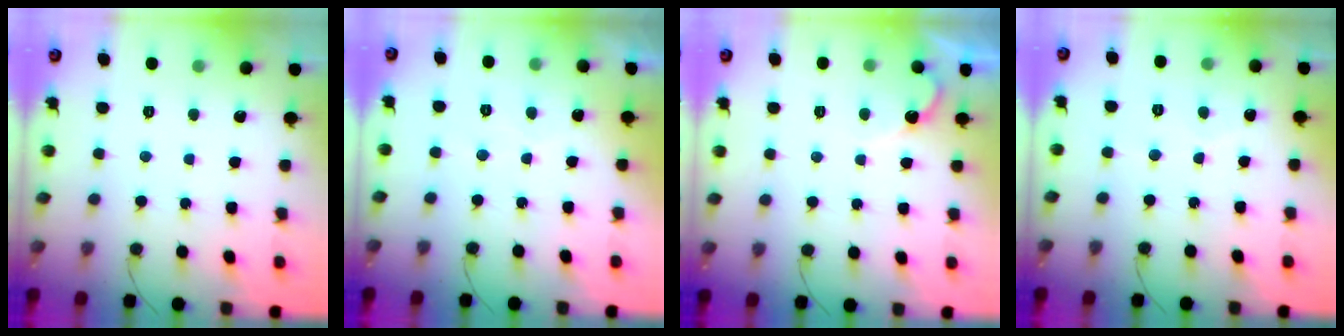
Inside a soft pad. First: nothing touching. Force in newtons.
{"total": 2.3, "press": 2.3, "slide": 0.1}
{"total": 3.6, "press": 3.6, "slide": 0.2}
{"total": 2.4, "press": 2.4, "slide": 0.2}